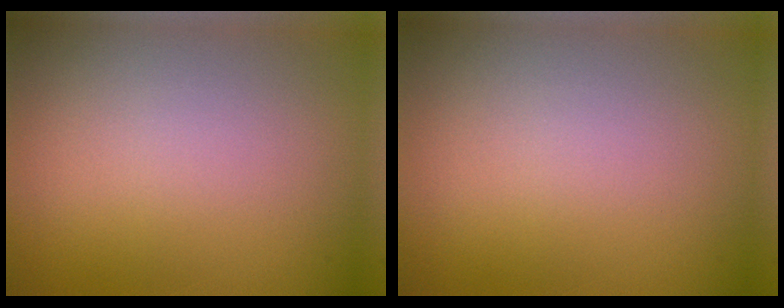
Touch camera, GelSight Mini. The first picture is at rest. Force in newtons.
{"total": 0.0}